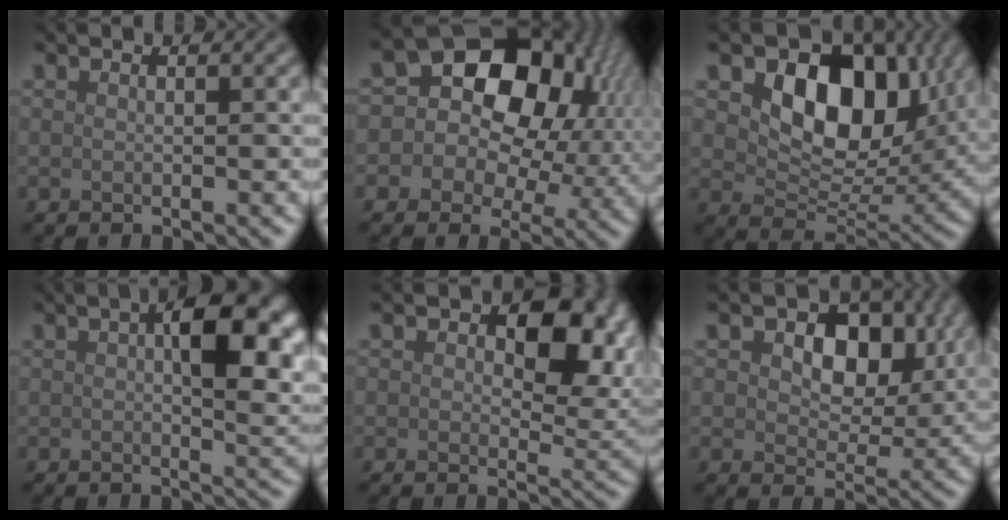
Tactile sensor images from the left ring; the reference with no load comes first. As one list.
[{"total": 13.9, "force": [3.3, 10.3, 8.7], "torque": [-0.124, 0.040, 0.049]}, {"total": 8.9, "force": [2.9, 6.0, 6.0], "torque": [-0.095, -0.009, 0.058]}, {"total": 8.0, "force": [1.7, 3.2, 7.2], "torque": [-0.102, 0.009, 0.033]}, {"total": 6.7, "force": [1.6, 3.8, 5.3], "torque": [-0.069, -0.001, 0.034]}, {"total": 6.0, "force": [1.7, 4.1, 4.1], "torque": [-0.075, -0.006, 0.030]}]